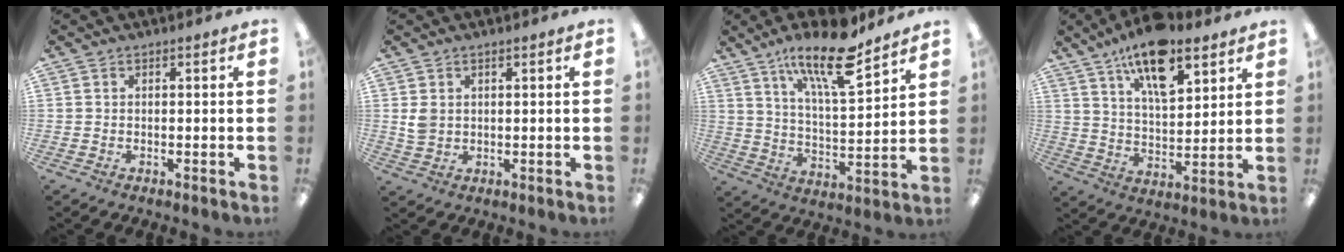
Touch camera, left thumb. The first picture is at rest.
{"total": 3.1, "force": [1.1, 2.3, 1.8], "torque": [-0.037, 0.004, 0.021]}
{"total": 17.2, "force": [12.3, 4.6, 11.1], "torque": [-0.187, -0.066, 0.200]}
{"total": 15.7, "force": [10.5, 6.5, 9.6], "torque": [-0.153, -0.047, 0.178]}